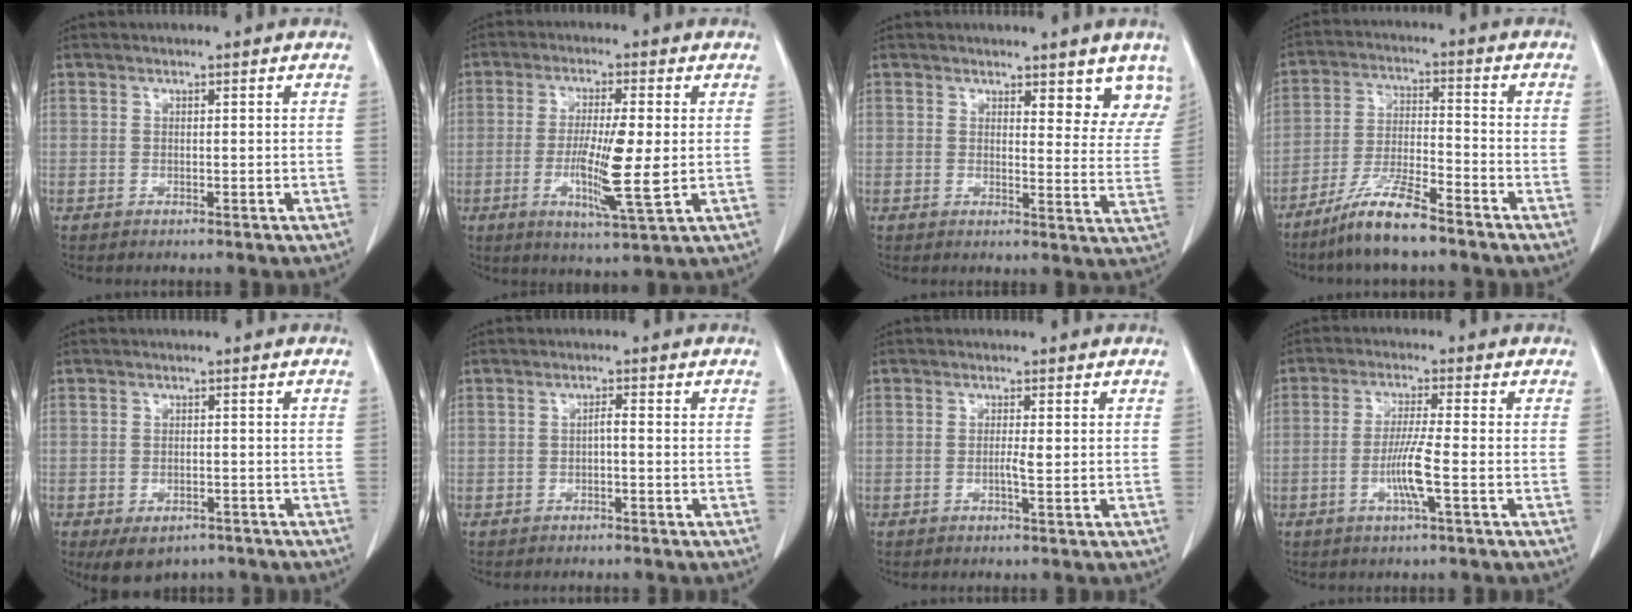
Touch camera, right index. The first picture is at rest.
{"total": 10.0, "force": [-1.3, 0.5, 9.9], "torque": [-0.177, -0.017, -0.025]}
{"total": 7.6, "force": [6.2, 2.4, 3.6], "torque": [-0.017, -0.028, 0.055]}
{"total": 9.3, "force": [-7.2, 0.8, 5.9], "torque": [-0.121, -0.021, -0.138]}
{"total": 5.8, "force": [-4.0, 3.4, 2.6], "torque": [-0.036, -0.002, -0.048]}
{"total": 1.2, "force": [-0.4, 0.2, 1.2], "torque": [-0.019, 0.003, -0.007]}
{"total": 1.8, "force": [-0.2, 0.0, 1.8], "torque": [-0.036, -0.002, -0.003]}
{"total": 6.0, "force": [-1.8, -0.4, 5.7], "torque": [-0.110, -0.007, -0.036]}